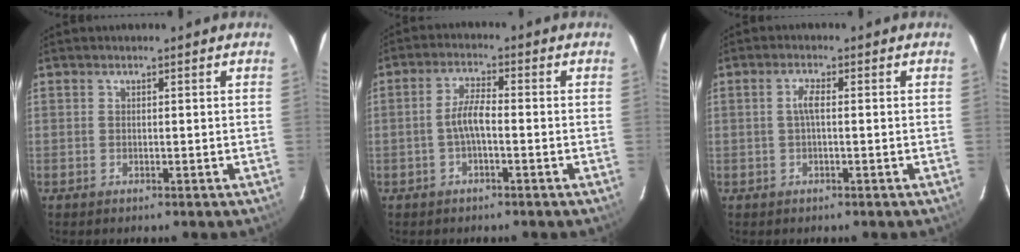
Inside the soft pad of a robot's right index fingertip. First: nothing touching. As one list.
[{"total": 4.1, "force": [-1.2, 1.0, 3.8], "torque": [-0.079, 0.010, -0.023]}, {"total": 2.1, "force": [-0.1, 0.4, 2.1], "torque": [-0.044, 0.005, -0.002]}]